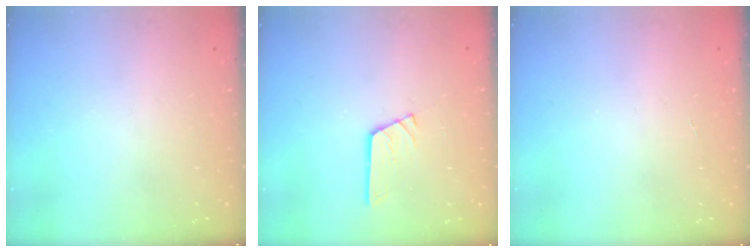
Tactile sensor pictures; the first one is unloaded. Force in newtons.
{"total": 3.2, "press": 3.2, "slide": 0.1}
{"total": 0.0}